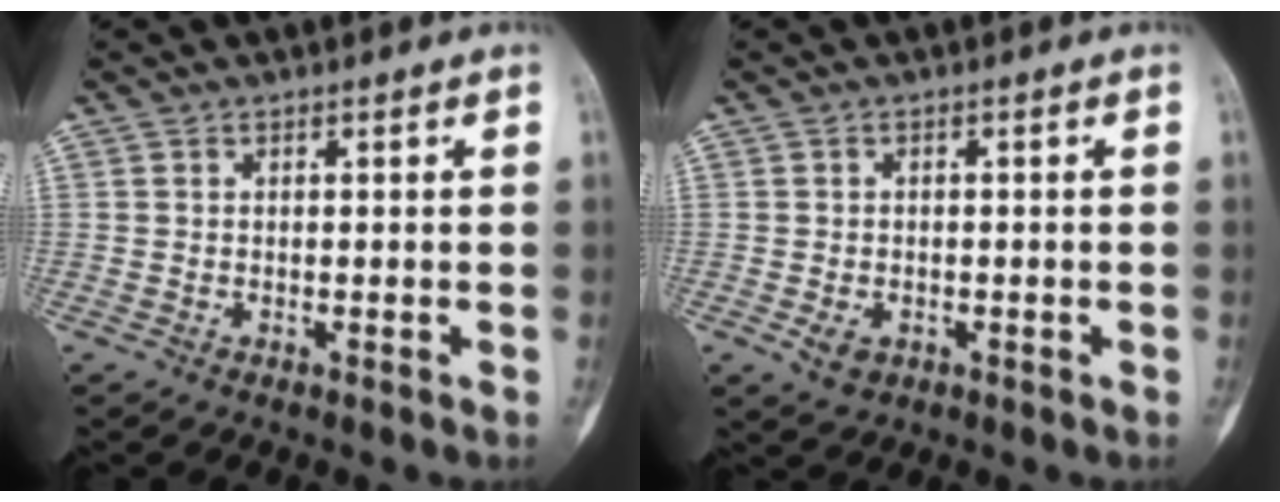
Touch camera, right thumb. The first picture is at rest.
{"total": 2.9, "force": [-1.1, 2.1, 1.7], "torque": [-0.022, 0.001, -0.011]}